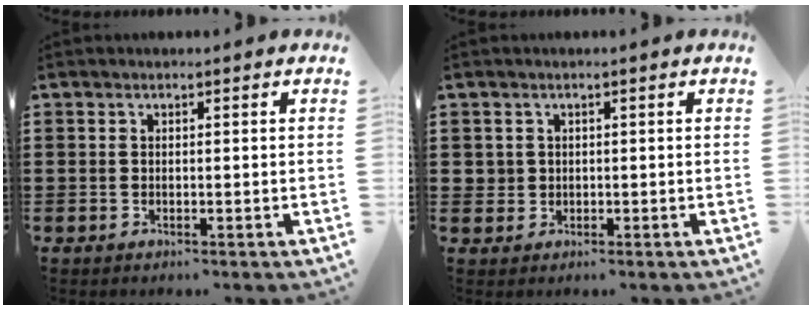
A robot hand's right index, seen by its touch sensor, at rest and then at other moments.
{"total": 1.4, "force": [0.1, 1.4, 0.1], "torque": [-0.009, 0.008, 0.001]}